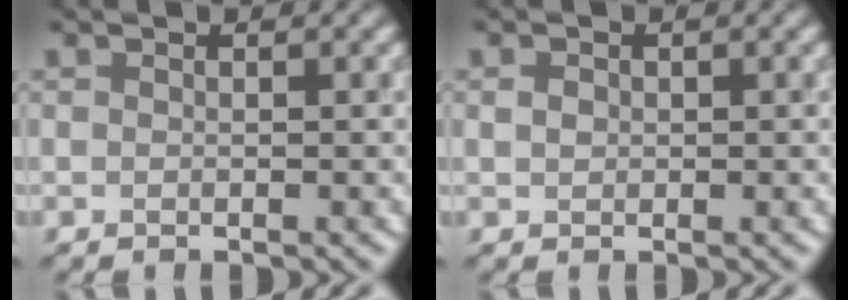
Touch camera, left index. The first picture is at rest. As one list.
[{"total": 0.7, "force": [0.1, 0.6, 0.2], "torque": [-0.002, 0.007, 0.005]}]